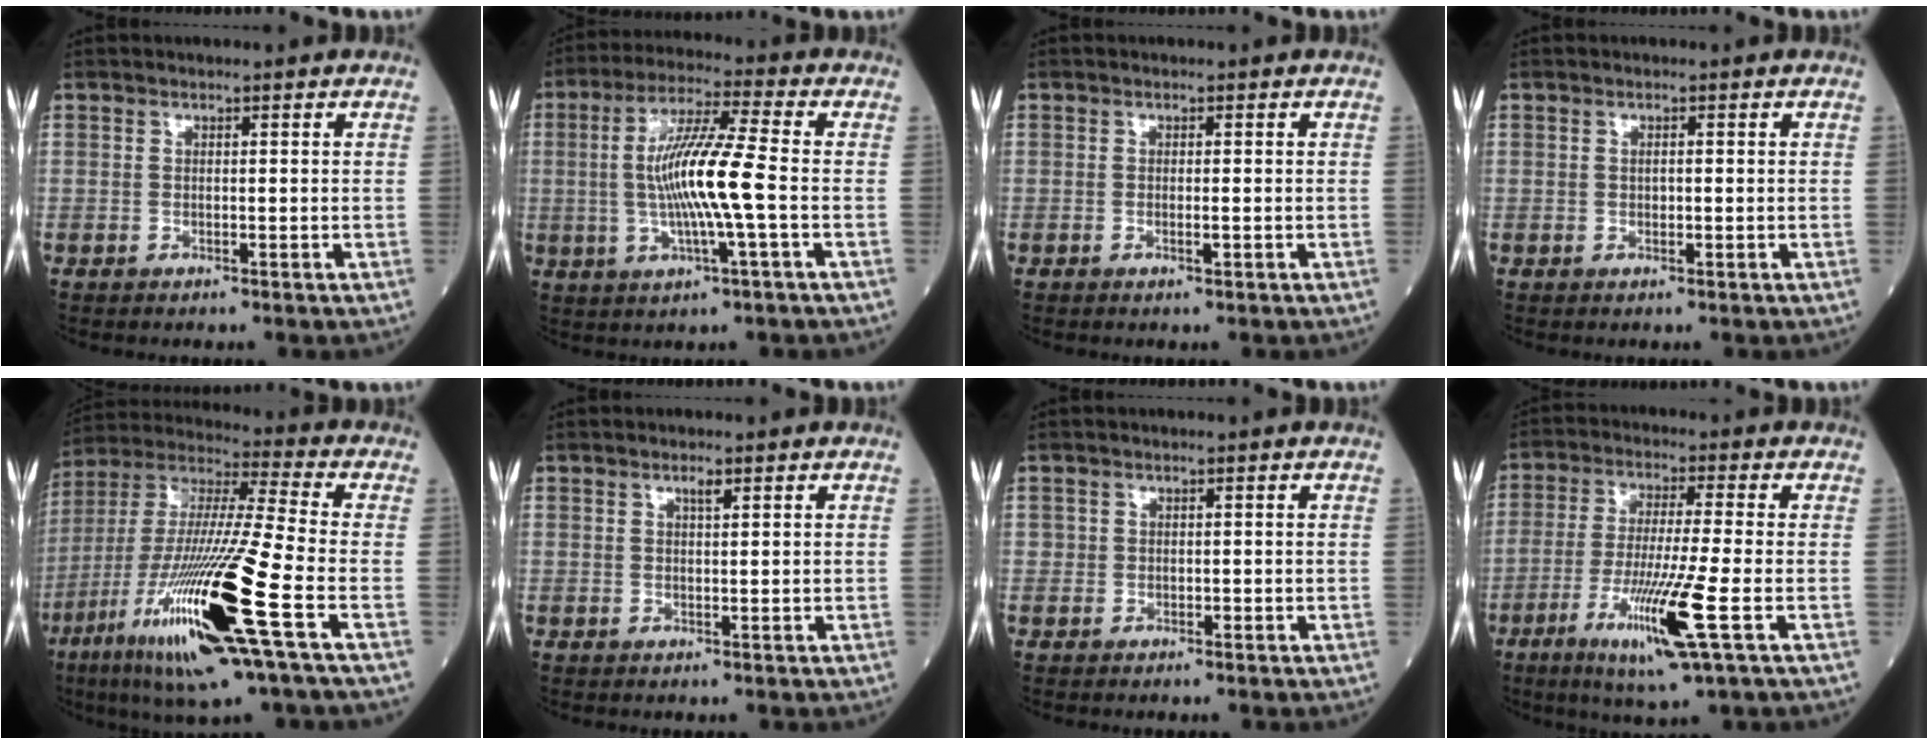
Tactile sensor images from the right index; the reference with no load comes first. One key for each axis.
{"total": 11.4, "fx": -0.9, "fy": 0.1, "fz": 11.3, "tx": -0.220, "ty": 0.005, "tz": -0.021}
{"total": 1.0, "fx": -0.3, "fy": 0.1, "fz": 0.9, "tx": -0.018, "ty": -0.002, "tz": -0.004}
{"total": 0.7, "fx": 0.0, "fy": 0.4, "fz": 0.5, "tx": -0.011, "ty": 0.000, "tz": 0.001}
{"total": 23.1, "fx": -9.0, "fy": 0.9, "fz": 21.3, "tx": -0.430, "ty": -0.041, "tz": -0.169}
{"total": 1.2, "fx": 0.7, "fy": 0.2, "fz": 0.9, "tx": -0.018, "ty": -0.002, "tz": 0.013}
{"total": 0.7, "fx": 0.0, "fy": 0.7, "fz": 0.1, "tx": 0.004, "ty": 0.003, "tz": -0.002}
{"total": 11.7, "fx": -4.6, "fy": -0.5, "fz": 10.8, "tx": -0.211, "ty": -0.028, "tz": -0.084}